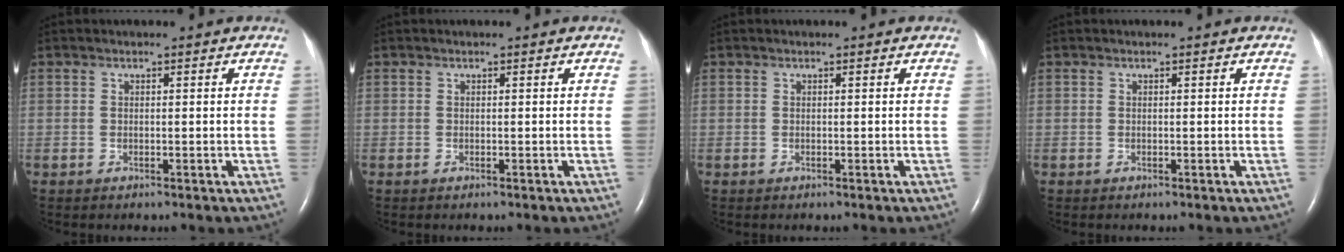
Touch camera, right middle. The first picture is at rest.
{"total": 0.0}
{"total": 0.0}
{"total": 0.0}